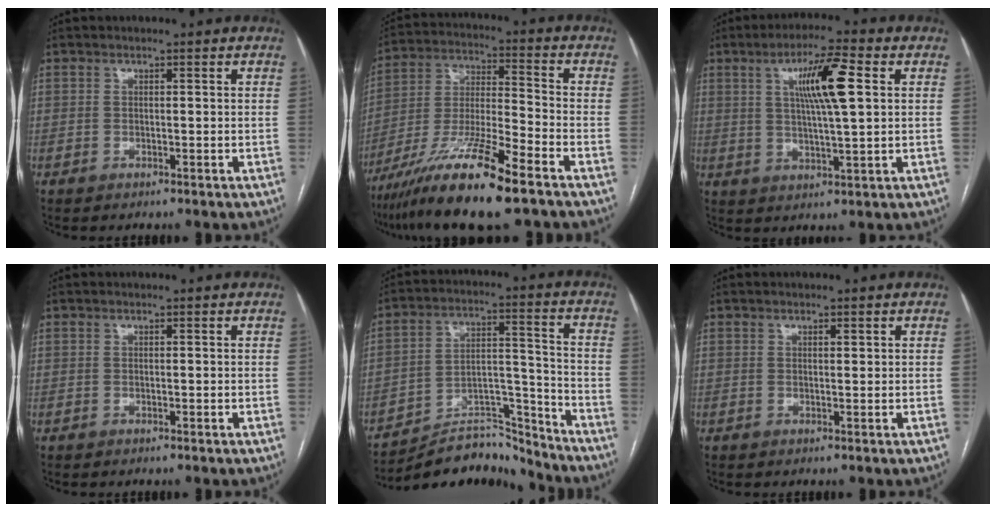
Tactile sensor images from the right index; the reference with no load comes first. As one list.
[{"total": 15.8, "force": [-10.6, 0.6, 11.7], "torque": [-0.237, -0.034, -0.194]}, {"total": 9.9, "force": [2.8, 0.8, 9.4], "torque": [-0.165, 0.009, 0.047]}, {"total": 0.0}, {"total": 12.4, "force": [-12.1, 2.6, 0.6], "torque": [0.004, 0.060, -0.201]}, {"total": 0.7, "force": [0.4, 0.2, 0.5], "torque": [-0.011, -0.001, 0.006]}]